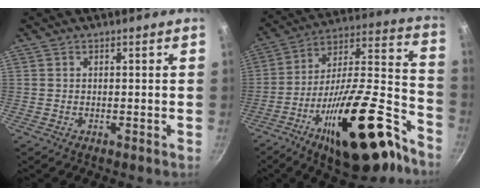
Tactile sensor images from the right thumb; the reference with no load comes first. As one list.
[{"total": 28.7, "force": [-16.0, 10.3, 21.4], "torque": [-0.283, 0.103, -0.258]}]